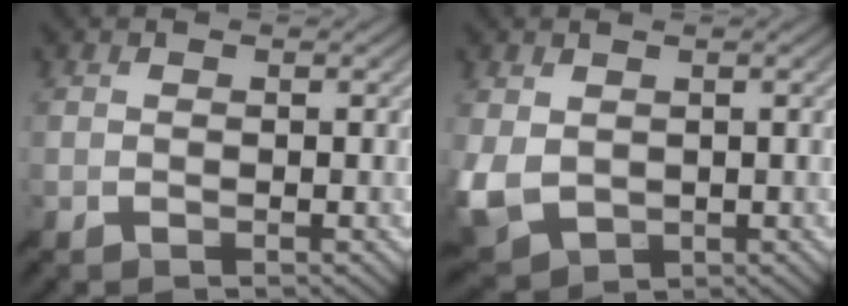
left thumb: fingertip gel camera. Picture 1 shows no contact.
{"total": 5.7, "force": [-0.1, 4.1, 3.9], "torque": [-0.118, -0.017, 0.007]}